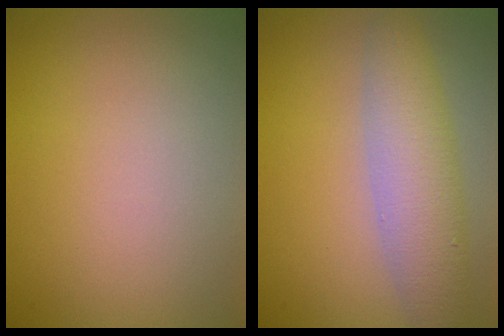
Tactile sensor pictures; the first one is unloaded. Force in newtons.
{"total": 4.9, "press": 4.9, "slide": 0.2}